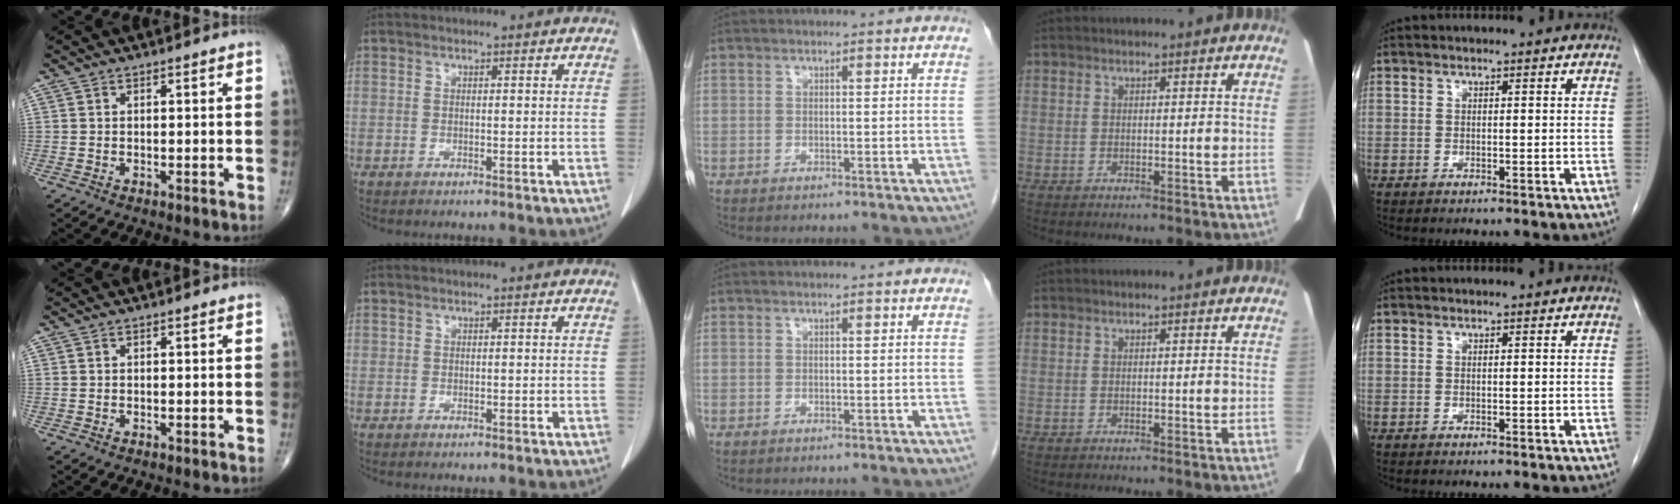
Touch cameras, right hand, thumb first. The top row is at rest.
{"index": {"total": 0.6, "force": [0.3, 0.5, 0.1], "torque": [0.007, 0.000, 0.003]}}